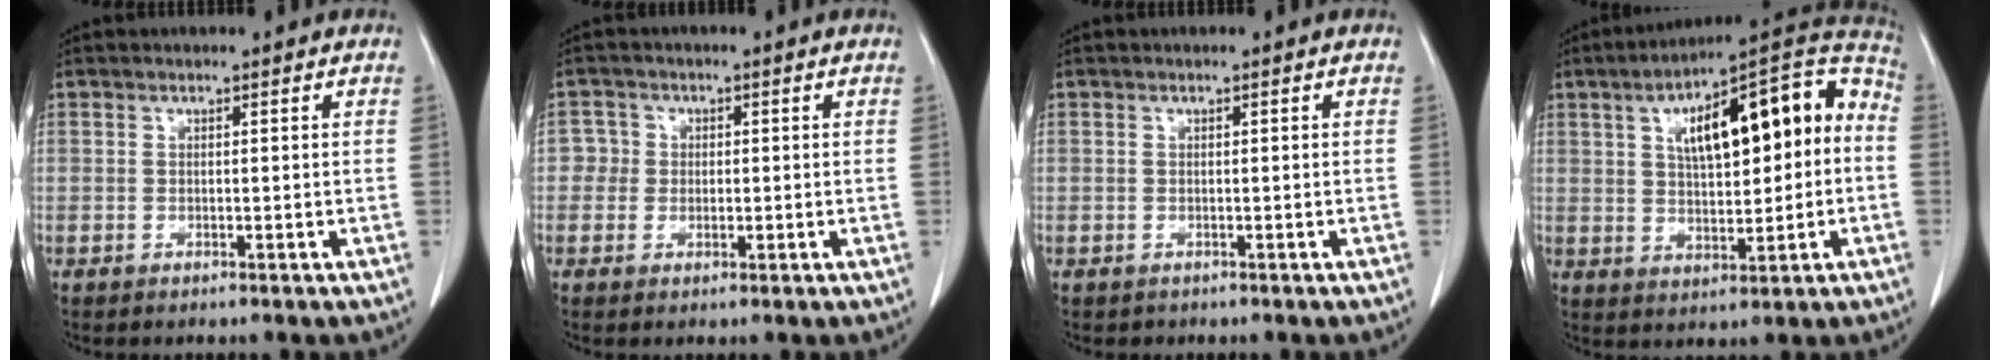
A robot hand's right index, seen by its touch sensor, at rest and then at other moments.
{"total": 2.8, "force": [-0.1, 2.8, 0.3], "torque": [0.012, 0.009, -0.006]}
{"total": 0.5, "force": [-0.3, 0.4, 0.0], "torque": [-0.004, 0.004, -0.004]}
{"total": 18.4, "force": [3.0, 6.2, 17.1], "torque": [-0.258, 0.047, 0.045]}